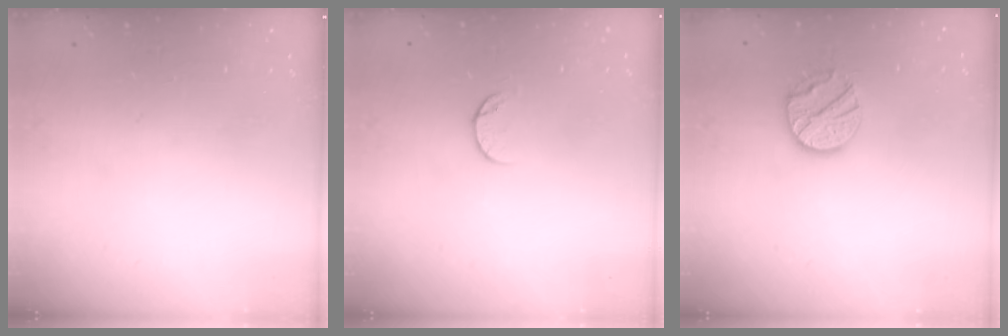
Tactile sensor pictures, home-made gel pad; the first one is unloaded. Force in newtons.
{"total": 6.7, "press": 6.6, "slide": 0.7}
{"total": 10.6, "press": 10.6, "slide": 0.9}